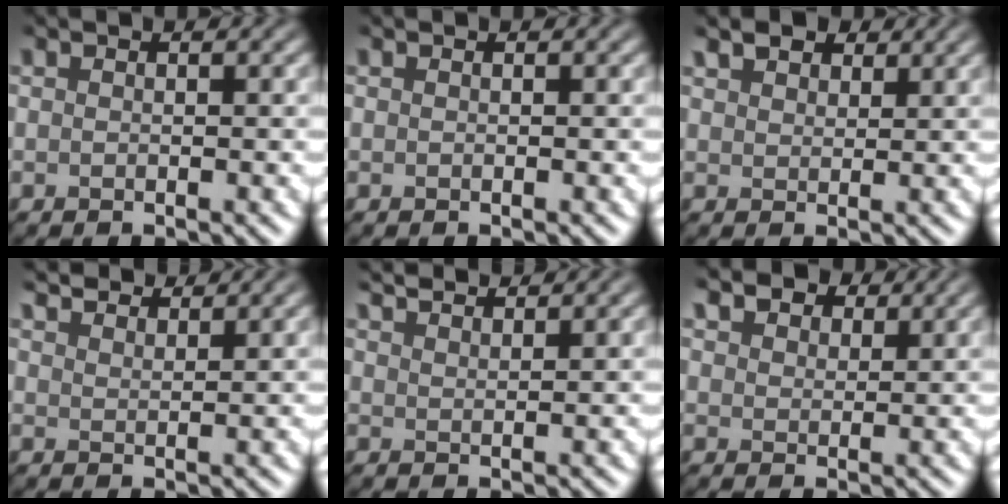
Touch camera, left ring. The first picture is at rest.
{"total": 0.0}
{"total": 2.7, "force": [2.1, 1.4, 1.0], "torque": [-0.024, 0.002, 0.040]}
{"total": 4.3, "force": [4.1, 0.7, 1.3], "torque": [-0.022, 0.007, 0.061]}
{"total": 3.5, "force": [3.2, 0.6, 1.2], "torque": [-0.005, 0.008, 0.043]}
{"total": 4.3, "force": [3.4, 2.2, 1.6], "torque": [-0.042, 0.000, 0.059]}